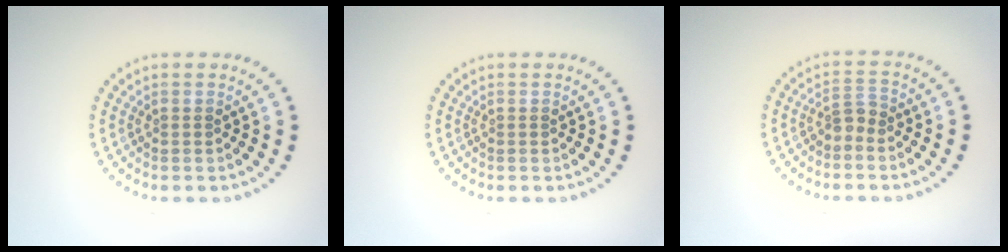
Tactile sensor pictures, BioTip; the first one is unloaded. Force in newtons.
{"total": 0.0}
{"total": 1.5, "press": 1.3, "slide": 0.9}